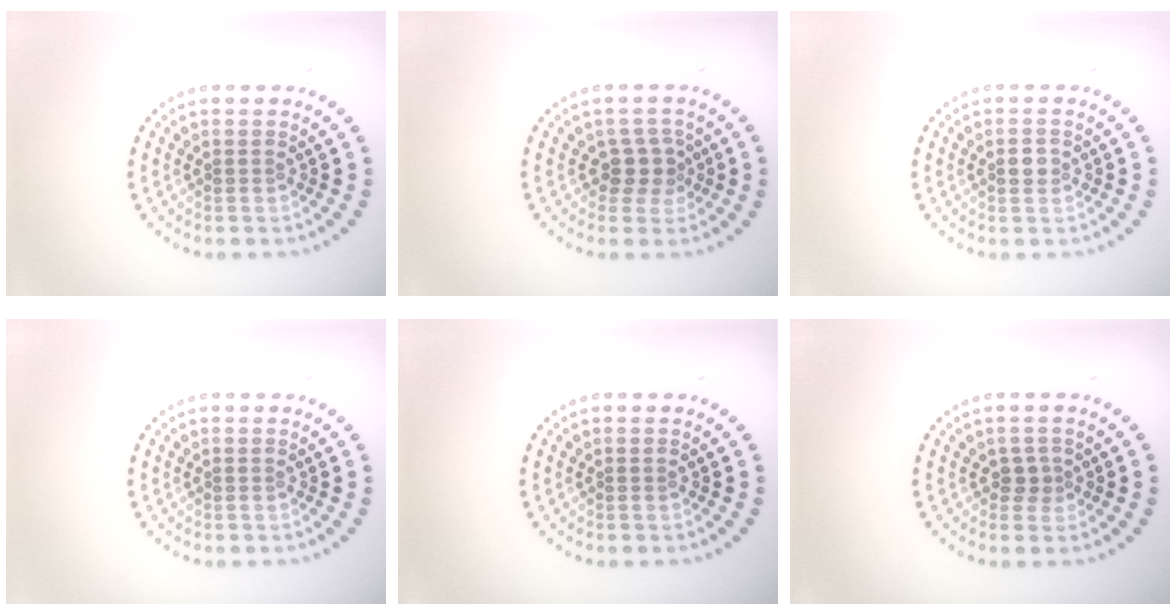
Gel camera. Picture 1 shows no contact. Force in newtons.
{"total": 2.3, "press": 1.8, "slide": 1.3}
{"total": 1.3, "press": 1.2, "slide": 0.4}
{"total": 0.0}
{"total": 0.0}
{"total": 1.4, "press": 1.2, "slide": 0.8}